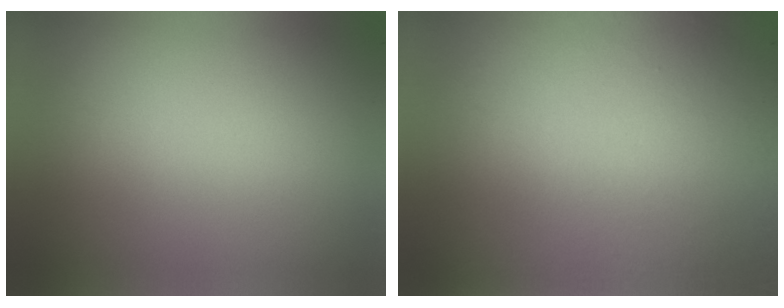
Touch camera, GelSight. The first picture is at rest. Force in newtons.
{"total": 8.2}